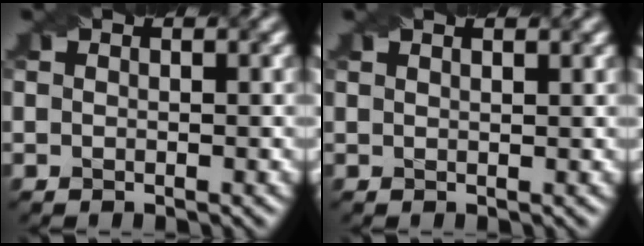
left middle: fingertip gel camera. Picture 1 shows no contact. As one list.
[{"total": 2.4, "force": [1.7, 1.0, 1.4], "torque": [-0.005, 0.008, -0.003]}]